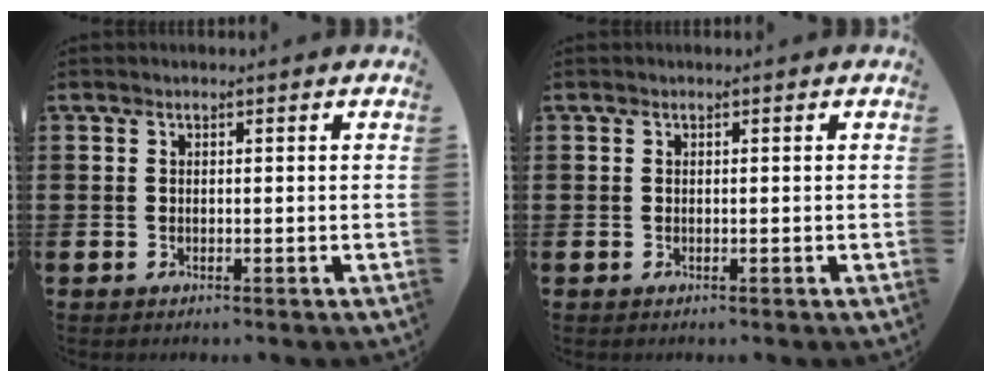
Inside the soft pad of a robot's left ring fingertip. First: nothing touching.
{"total": 0.0}